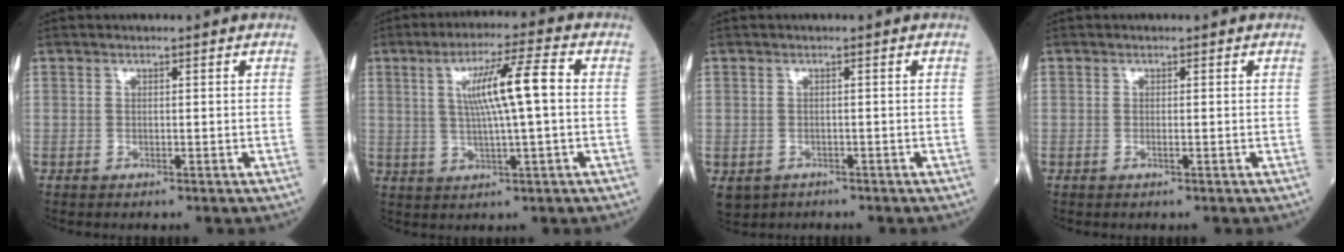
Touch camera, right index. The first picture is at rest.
{"total": 9.2, "force": [1.3, 0.2, 9.1], "torque": [-0.159, 0.010, 0.024]}
{"total": 4.2, "force": [-2.6, 3.2, 0.9], "torque": [-0.017, 0.000, -0.039]}
{"total": 0.6, "force": [-0.2, 0.0, 0.6], "torque": [-0.014, -0.001, -0.003]}